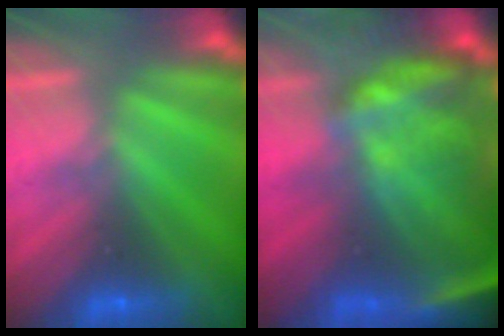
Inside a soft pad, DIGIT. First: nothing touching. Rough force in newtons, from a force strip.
{"total": 7.5}